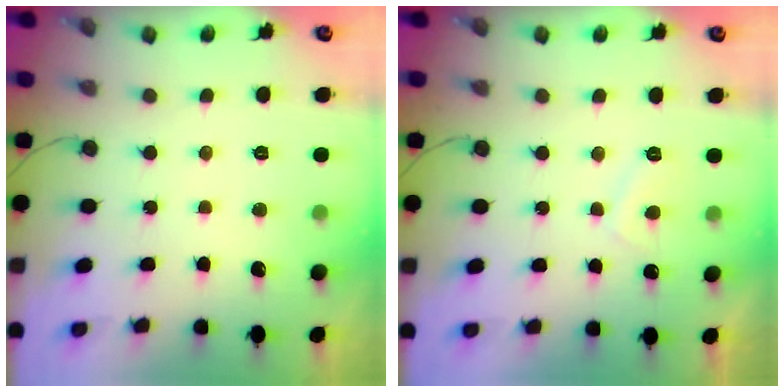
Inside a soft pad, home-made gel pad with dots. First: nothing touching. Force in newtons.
{"total": 2.5, "press": 2.4, "slide": 0.8}